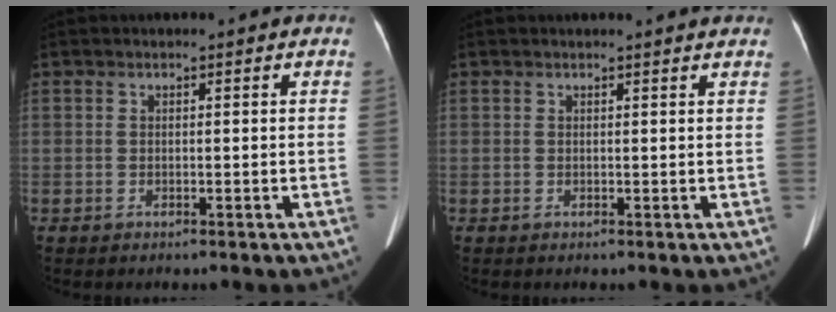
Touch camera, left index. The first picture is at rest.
{"total": 2.9, "force": [2.7, -0.2, 0.8], "torque": [-0.014, 0.003, 0.024]}